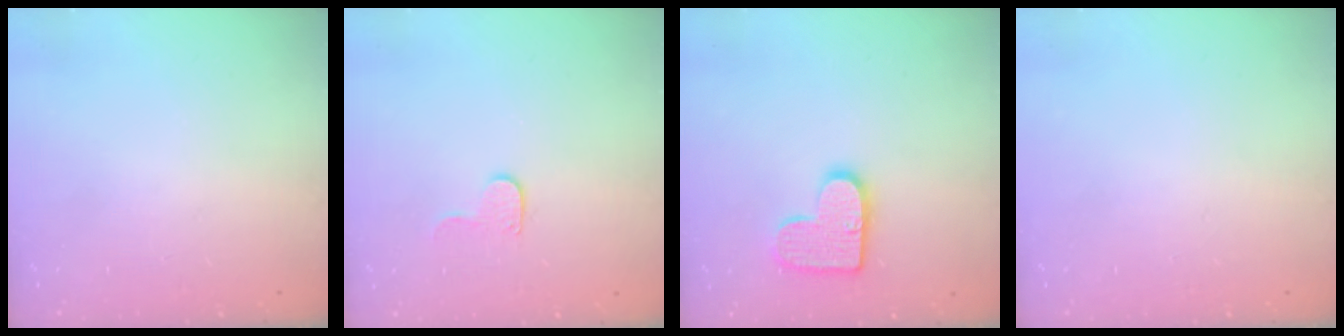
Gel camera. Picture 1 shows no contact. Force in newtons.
{"total": 5.5, "press": 5.5, "slide": 0.5}
{"total": 12.5, "press": 12.5, "slide": 0.7}
{"total": 0.0}